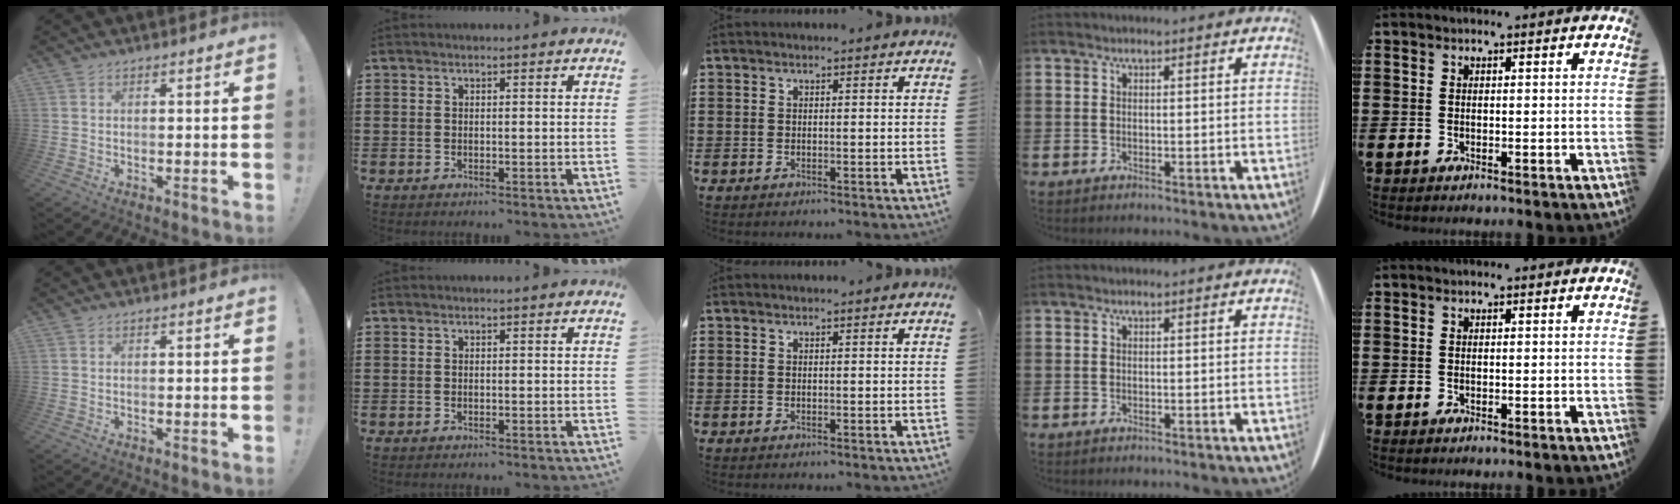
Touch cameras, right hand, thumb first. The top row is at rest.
{}